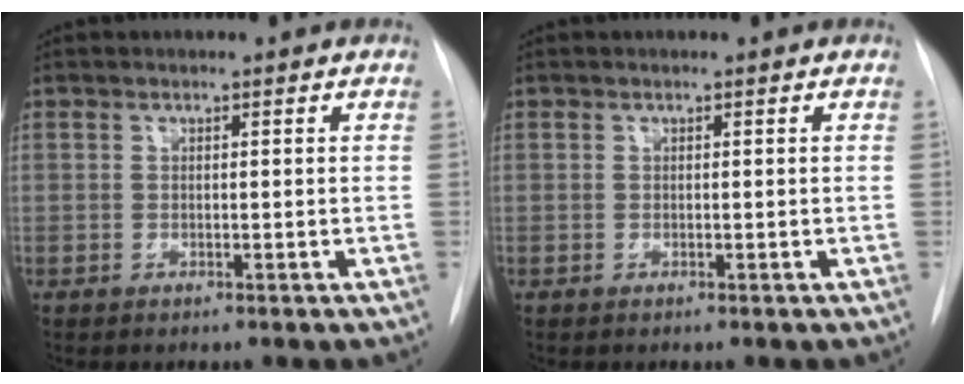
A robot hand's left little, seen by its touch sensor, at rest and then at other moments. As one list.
[{"total": 0.0}]